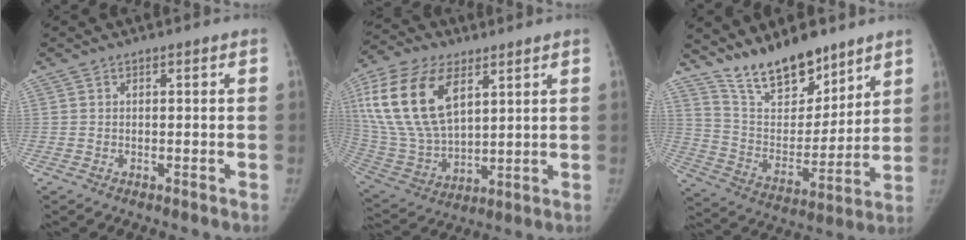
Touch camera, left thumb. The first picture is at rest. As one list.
[{"total": 21.0, "force": [8.3, 11.5, 15.4], "torque": [-0.302, -0.023, 0.162]}, {"total": 16.4, "force": [13.2, 6.2, 7.5], "torque": [-0.082, -0.083, 0.241]}]